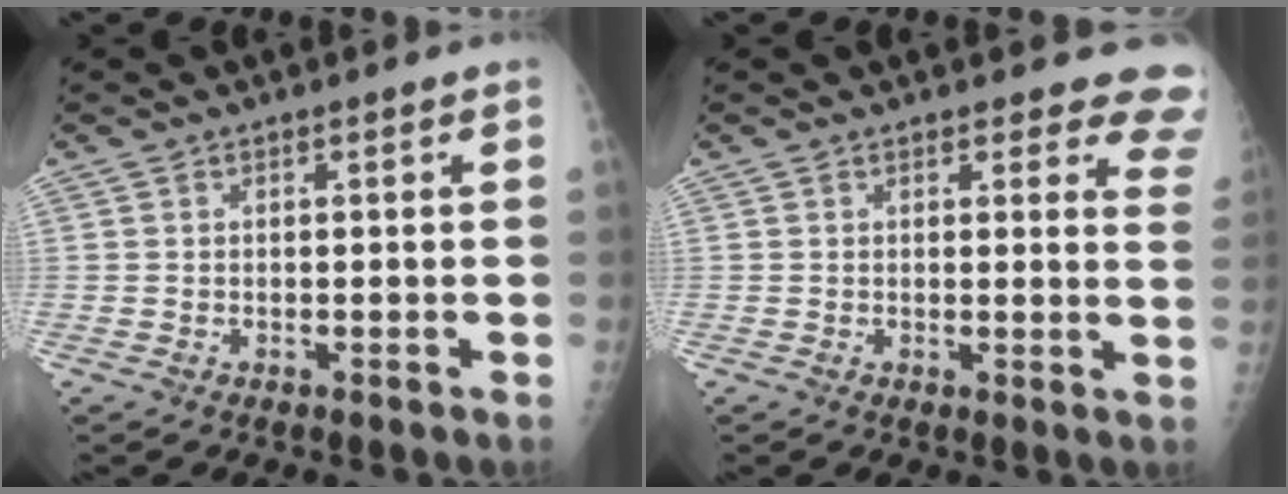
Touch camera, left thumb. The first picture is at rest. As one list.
[{"total": 8.7, "force": [7.8, 3.3, 2.1], "torque": [0.033, -0.035, 0.051]}]